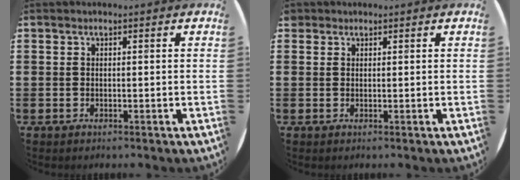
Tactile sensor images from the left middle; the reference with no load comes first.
{"total": 0.7, "force": [0.6, 0.3, -0.1], "torque": [0.001, 0.003, 0.012]}